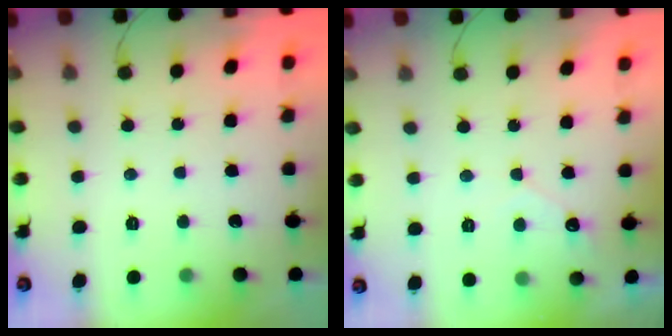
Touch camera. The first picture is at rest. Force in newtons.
{"total": 2.7, "press": 2.7, "slide": 0.1}